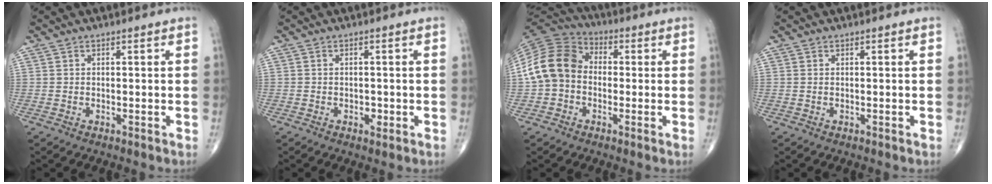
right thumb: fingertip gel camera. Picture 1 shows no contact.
{"total": 1.5, "force": [-0.5, 1.0, 1.0], "torque": [-0.010, 0.001, -0.007]}
{"total": 12.1, "force": [-0.9, 9.8, 7.2], "torque": [-0.133, 0.036, -0.031]}
{"total": 0.0}